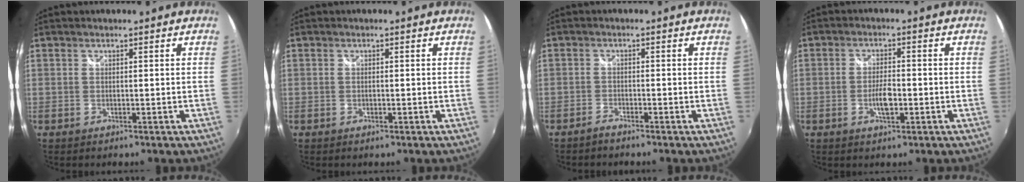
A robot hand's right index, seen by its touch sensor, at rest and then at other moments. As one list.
[{"total": 0.5, "force": [-0.3, 0.2, 0.4], "torque": [-0.009, -0.001, -0.006]}, {"total": 1.6, "force": [-1.6, 0.2, 0.4], "torque": [-0.017, -0.003, -0.033]}, {"total": 4.3, "force": [-1.4, 1.6, 3.8], "torque": [-0.075, -0.001, -0.025]}]